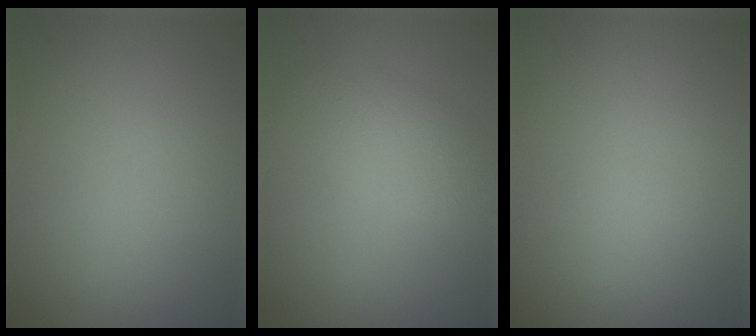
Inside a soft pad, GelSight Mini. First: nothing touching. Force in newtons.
{"total": 3.1, "press": 3.1, "slide": 0.0}
{"total": 0.0}